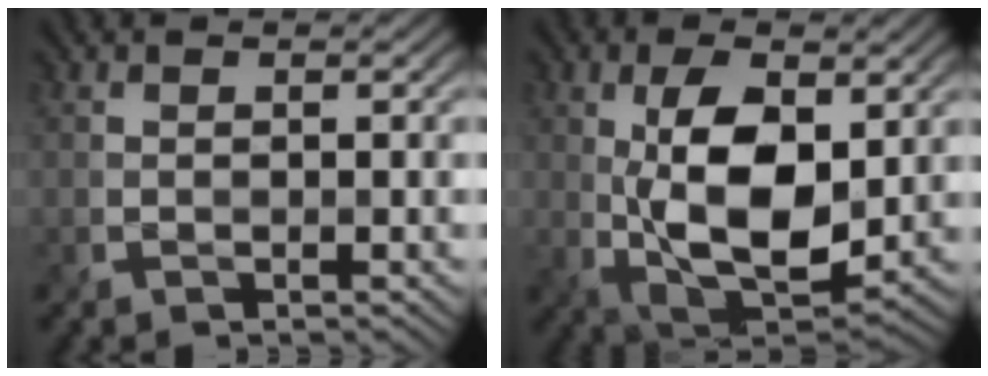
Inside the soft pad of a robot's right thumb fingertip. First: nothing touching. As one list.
[{"total": 11.3, "force": [1.2, 5.8, 9.7], "torque": [-0.185, -0.007, 0.027]}]